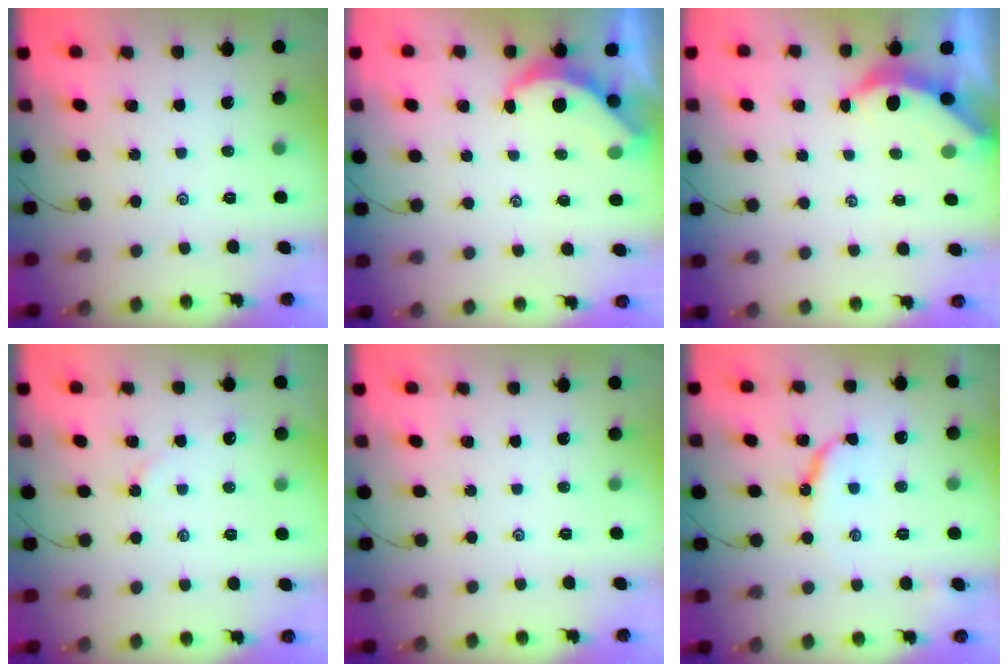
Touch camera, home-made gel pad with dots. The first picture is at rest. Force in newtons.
{"total": 4.9, "press": 4.9, "slide": 0.3}
{"total": 4.0, "press": 3.9, "slide": 0.5}
{"total": 2.7, "press": 2.7, "slide": 0.3}
{"total": 0.0}
{"total": 7.4, "press": 7.4, "slide": 0.8}